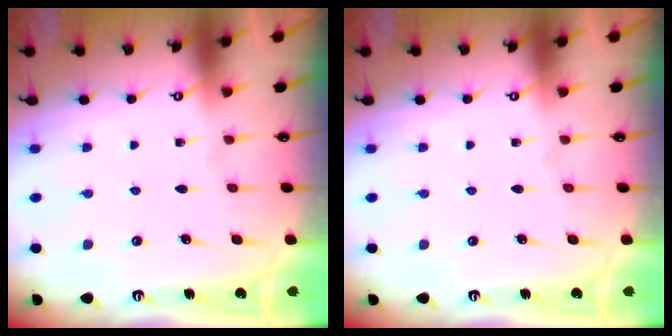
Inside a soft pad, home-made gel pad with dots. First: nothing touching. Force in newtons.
{"total": 0.0}